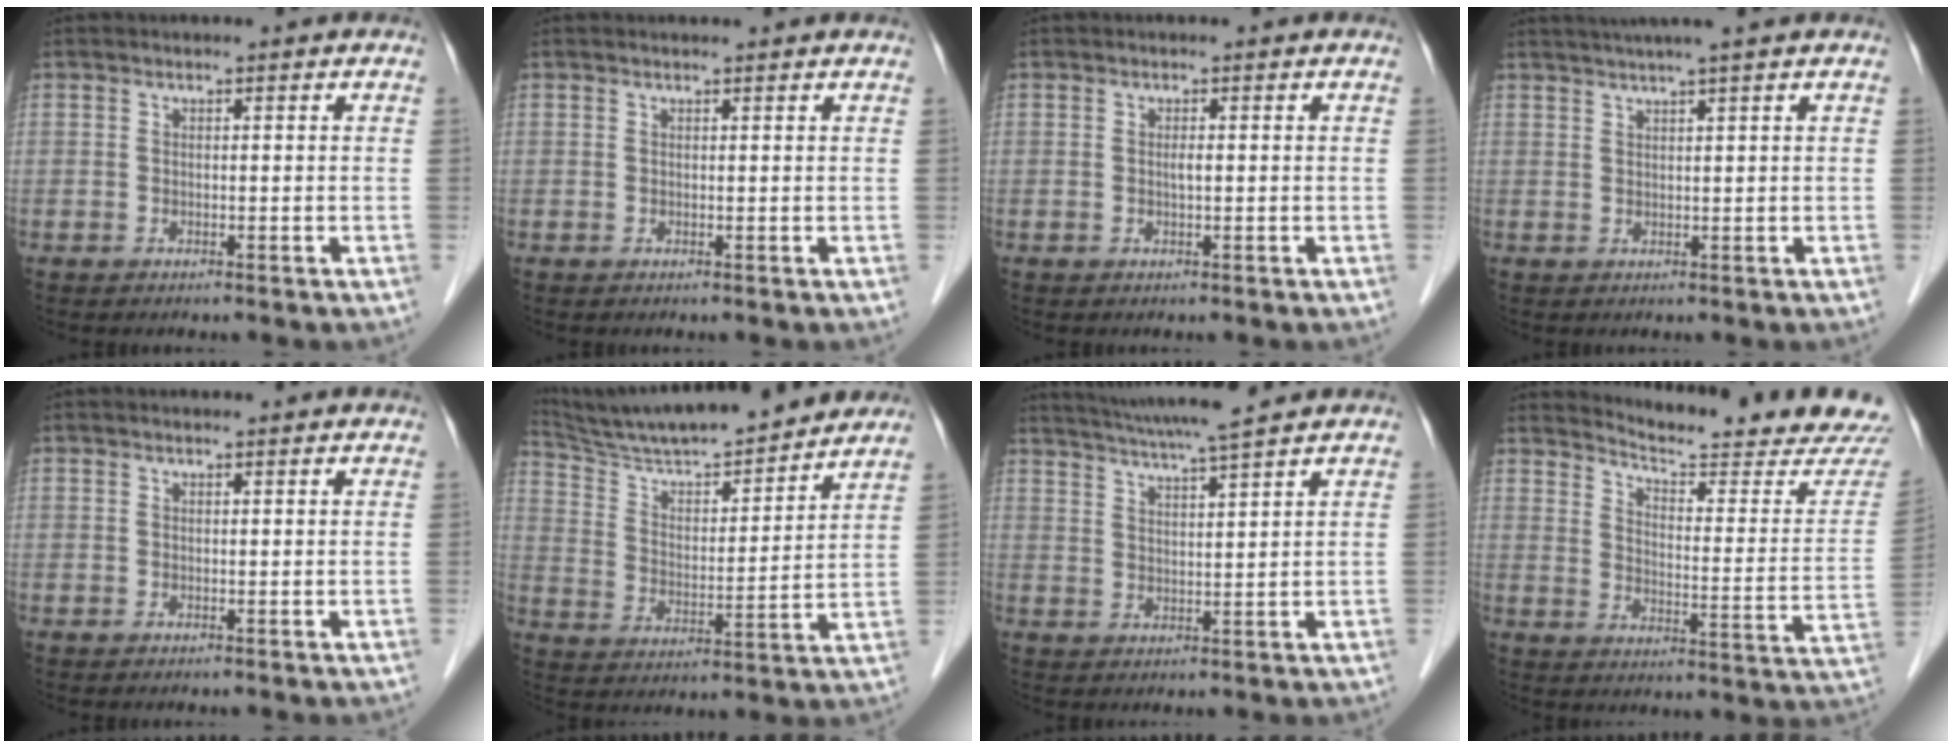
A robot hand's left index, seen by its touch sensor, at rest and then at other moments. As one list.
[{"total": 1.6, "force": [1.5, 0.0, 0.5], "torque": [-0.011, 0.009, 0.017]}, {"total": 0.8, "force": [-0.1, 0.1, 0.8], "torque": [-0.017, -0.003, -0.002]}, {"total": 5.8, "force": [4.7, -1.1, 3.2], "torque": [-0.048, 0.020, 0.071]}, {"total": 2.4, "force": [2.2, 0.1, 0.7], "torque": [-0.012, 0.012, 0.024]}, {"total": 21.2, "force": [19.2, 1.9, 8.8], "torque": [-0.149, 0.007, 0.297]}, {"total": 9.9, "force": [8.7, -1.1, 4.5], "torque": [-0.082, 0.014, 0.135]}, {"total": 18.6, "force": [18.1, -0.2, 4.1], "torque": [-0.063, -0.107, 0.222]}]